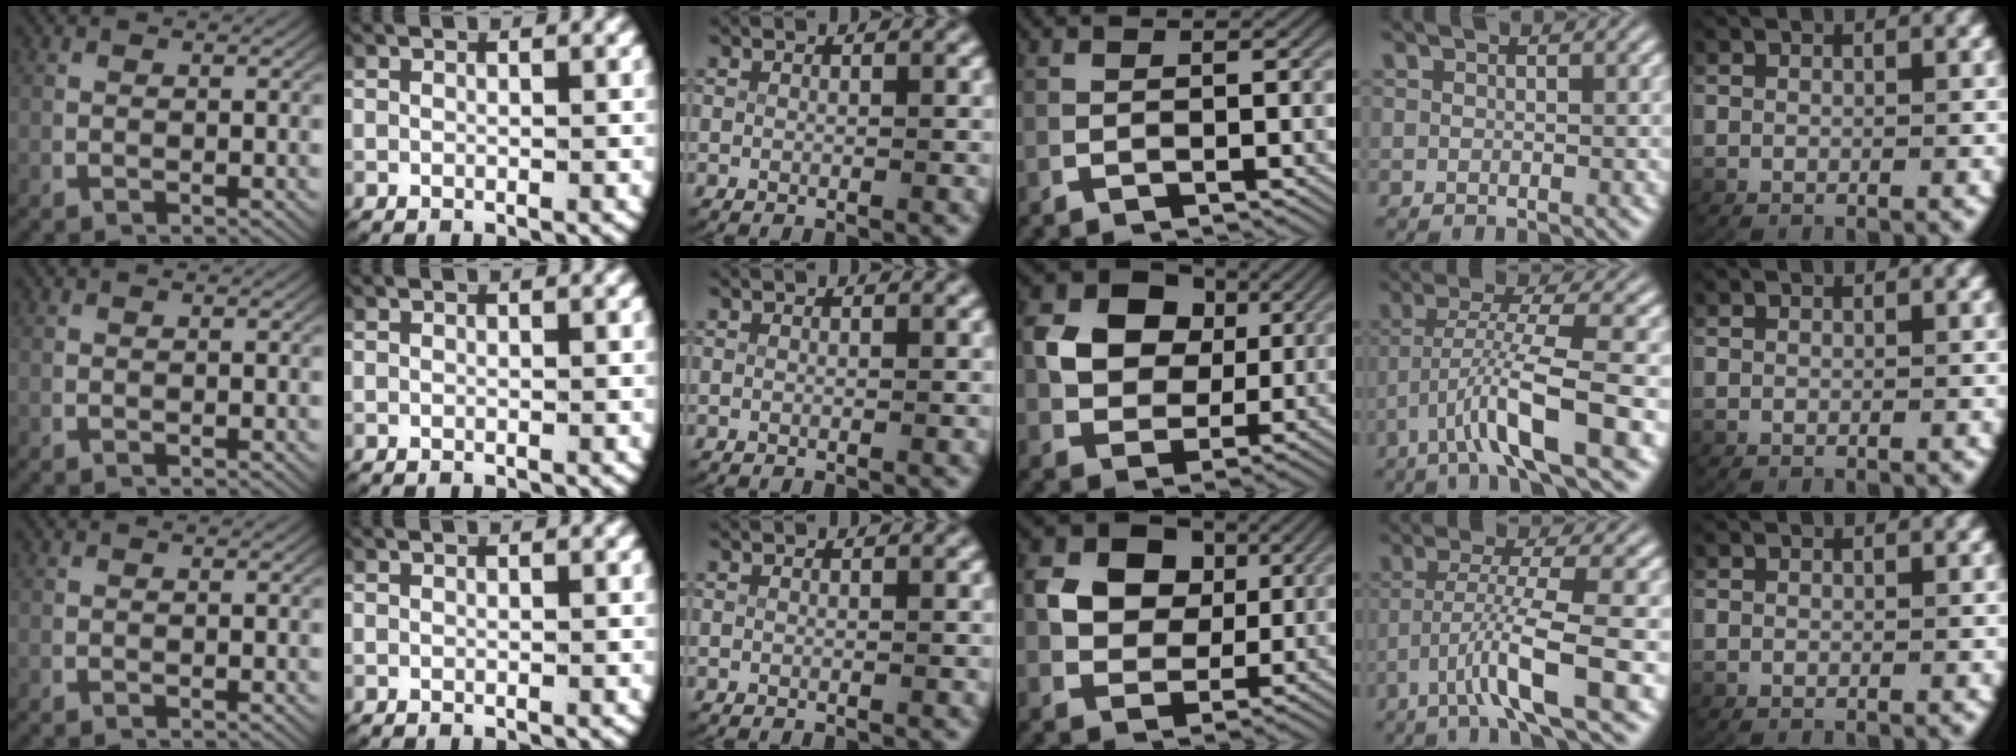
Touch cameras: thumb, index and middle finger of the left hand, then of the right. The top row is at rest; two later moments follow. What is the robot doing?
{"motion": "lift_and_place", "object": "key"}